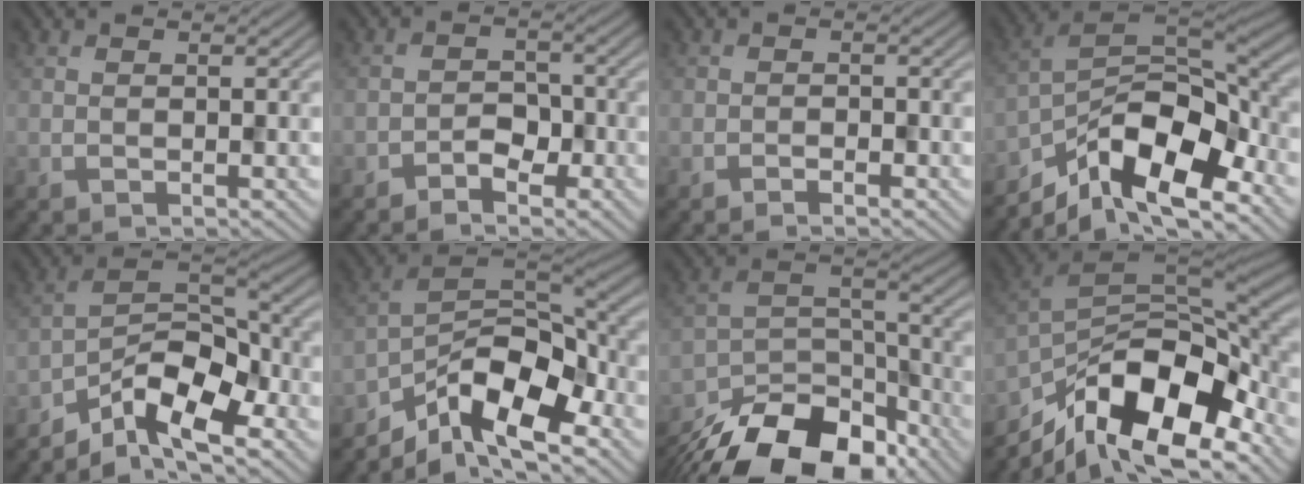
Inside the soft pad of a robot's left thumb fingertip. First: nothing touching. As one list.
[{"total": 3.1, "force": [-2.0, 1.7, 1.7], "torque": [-0.022, 0.007, -0.040]}, {"total": 1.2, "force": [-0.9, 0.6, 0.6], "torque": [-0.008, -0.001, -0.017]}, {"total": 13.6, "force": [-9.0, 5.1, 8.8], "torque": [-0.161, -0.007, -0.170]}, {"total": 10.1, "force": [-7.2, 3.6, 6.1], "torque": [-0.095, 0.006, -0.150]}, {"total": 11.4, "force": [-7.8, 4.2, 7.2], "torque": [-0.116, -0.003, -0.156]}, {"total": 16.5, "force": [-13.2, 6.6, 7.5], "torque": [-0.160, -0.025, -0.206]}, {"total": 16.2, "force": [-9.9, 6.9, 10.8], "torque": [-0.216, -0.017, -0.178]}]